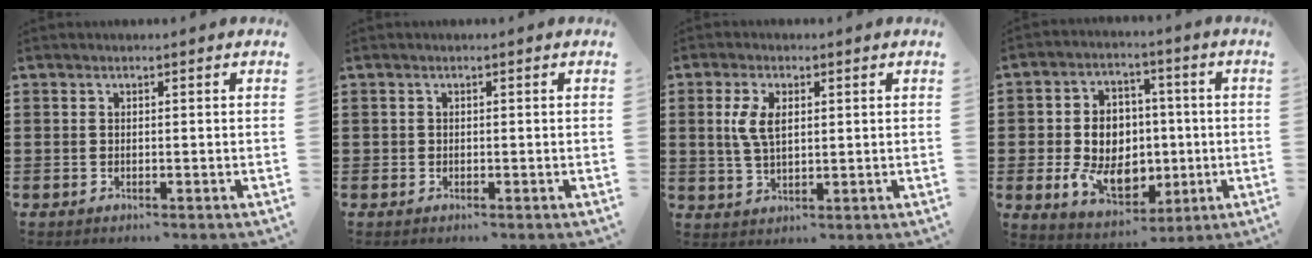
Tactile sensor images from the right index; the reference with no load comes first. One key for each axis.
{"total": 0.0}
{"total": 4.7, "fx": 1.2, "fy": 2.0, "fz": 4.1, "tx": -0.089, "ty": 0.006, "tz": 0.019}
{"total": 10.5, "fx": -0.9, "fy": 8.1, "fz": 6.7, "tx": -0.131, "ty": 0.010, "tz": -0.013}